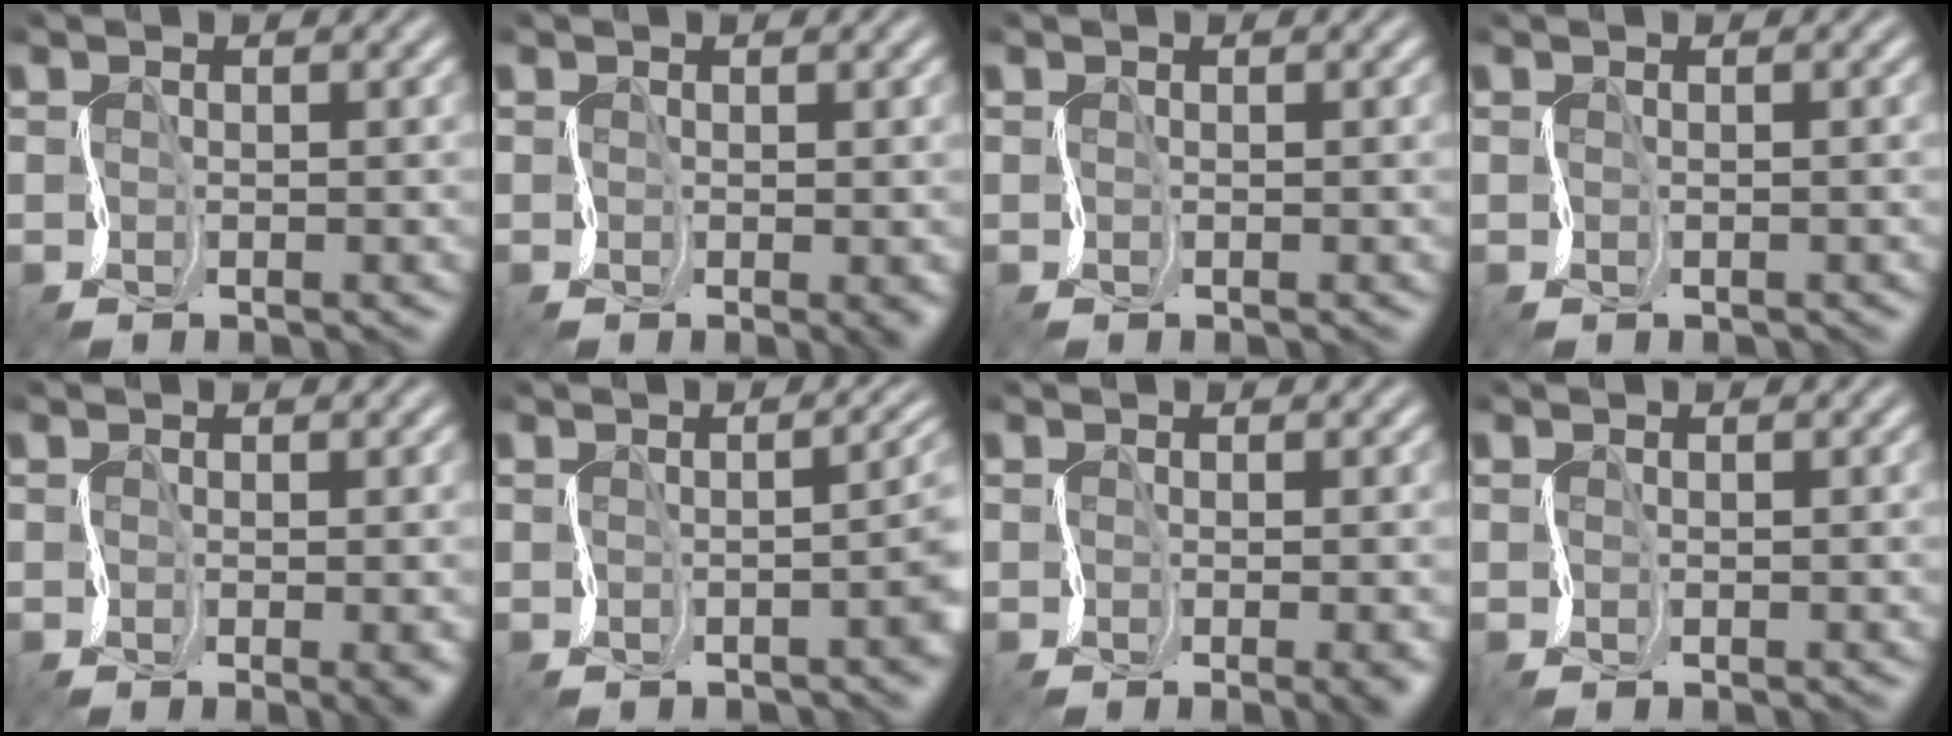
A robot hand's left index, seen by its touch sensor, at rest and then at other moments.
{"total": 1.9, "force": [-0.5, 0.6, 1.8], "torque": [-0.035, -0.007, 0.003]}
{"total": 0.0}
{"total": 0.0}
{"total": 3.3, "force": [-0.8, 1.3, 2.9], "torque": [-0.042, -0.006, 0.000]}
{"total": 4.7, "force": [-1.0, 1.8, 4.3], "torque": [-0.024, 0.002, -0.016]}
{"total": 4.0, "force": [-1.2, 1.7, 3.4], "torque": [-0.043, -0.006, -0.005]}
{"total": 0.0}